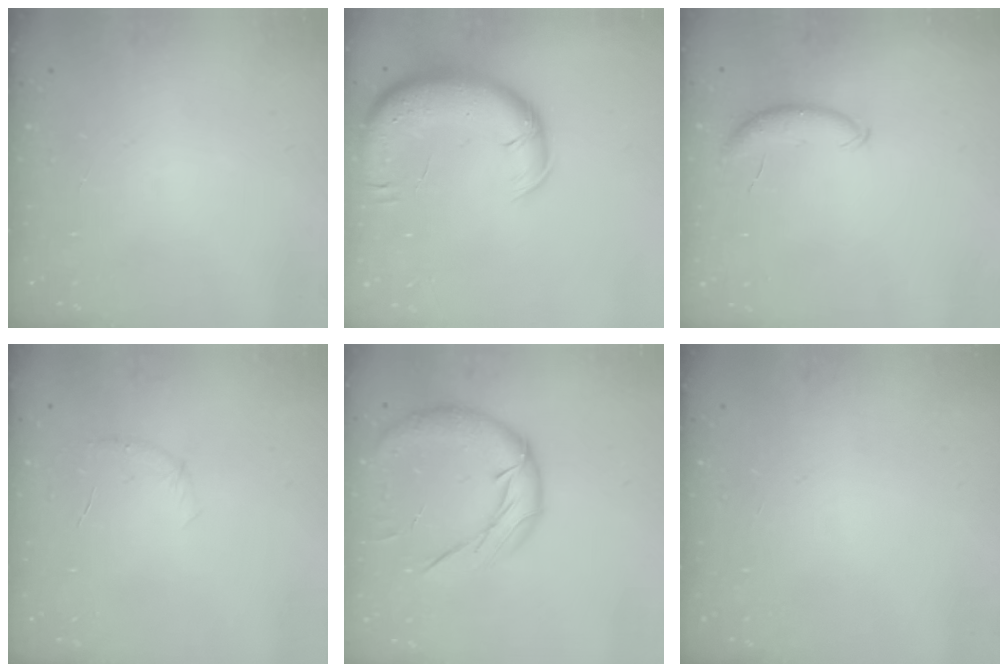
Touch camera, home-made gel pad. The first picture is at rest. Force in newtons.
{"total": 13.2, "press": 12.8, "slide": 3.3}
{"total": 7.4, "press": 7.4, "slide": 1.1}
{"total": 5.2, "press": 5.0, "slide": 1.5}
{"total": 15.6, "press": 15.4, "slide": 2.7}
{"total": 0.0}